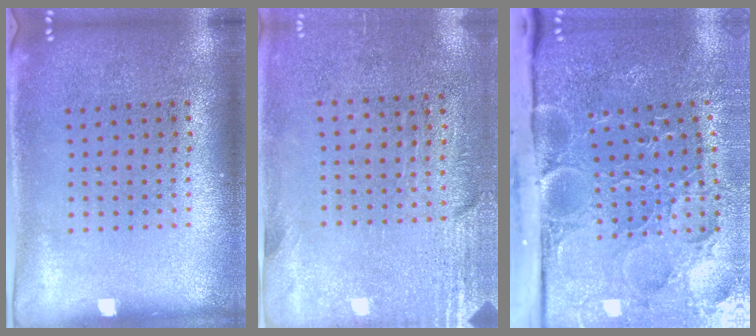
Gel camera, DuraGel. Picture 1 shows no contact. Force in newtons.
{"total": 2.8, "press": 2.4, "slide": 1.5}
{"total": 4.9, "press": 4.1, "slide": 2.7}